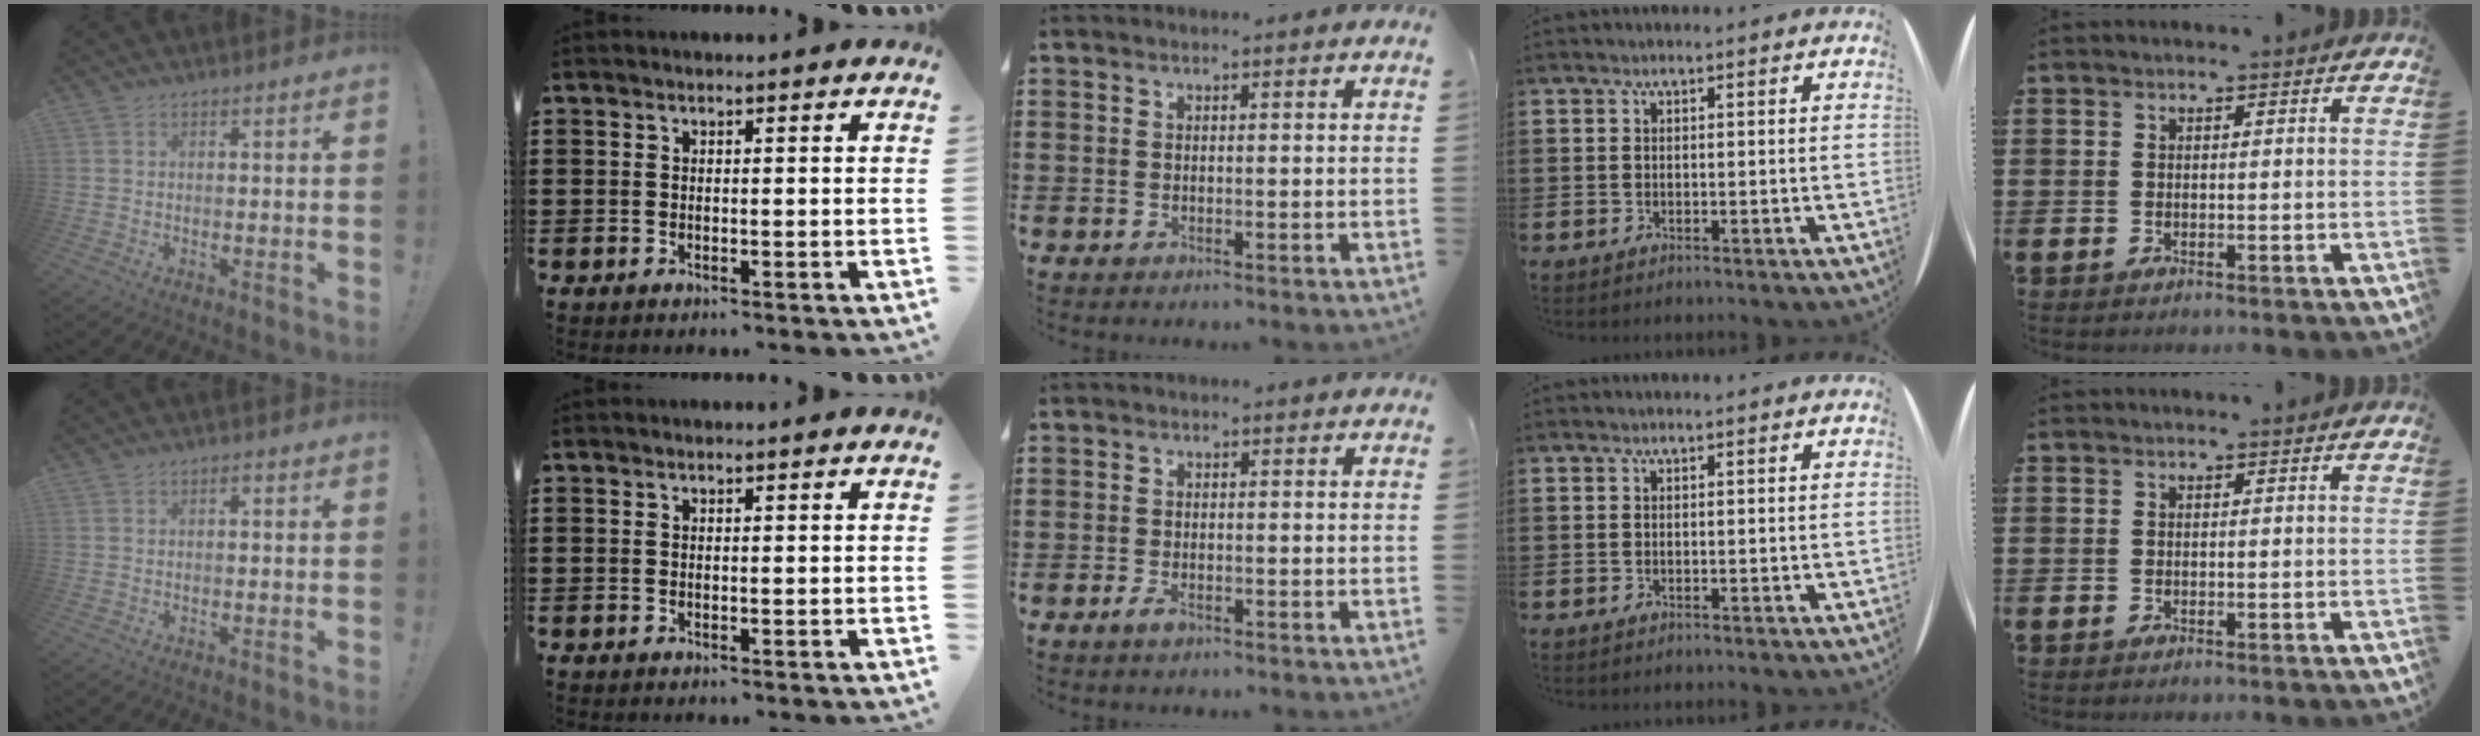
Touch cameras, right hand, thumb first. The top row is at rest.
{"thumb": {"total": 0.7, "force": [-0.3, 0.4, 0.6], "torque": [-0.011, 0.005, -0.006]}, "middle": {"total": 1.7, "force": [-0.9, 0.6, 1.3], "torque": [-0.033, -0.005, -0.019]}}